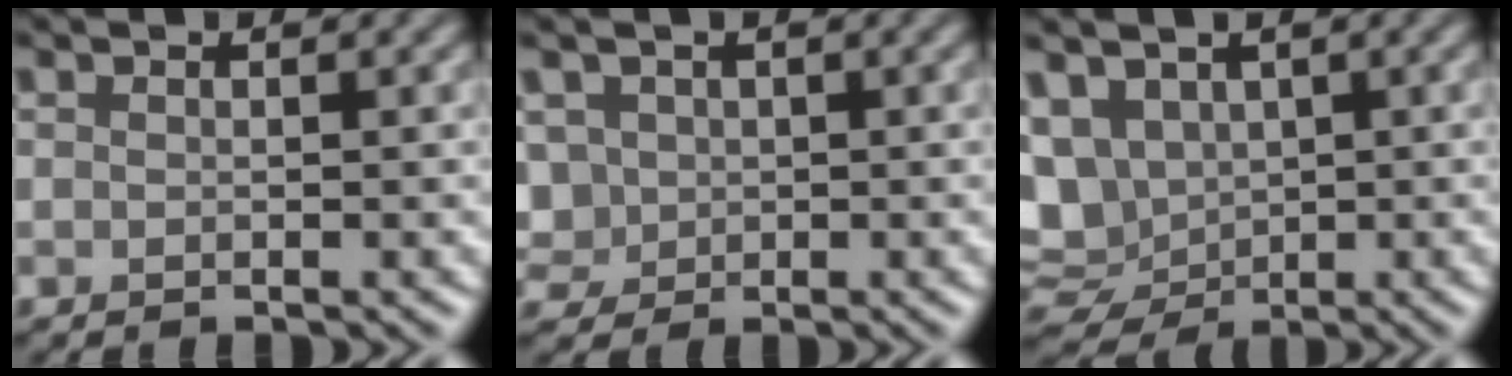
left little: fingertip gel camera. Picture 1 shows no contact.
{"total": 4.1, "force": [0.5, 3.7, 1.7], "torque": [-0.049, 0.014, 0.009]}
{"total": 7.8, "force": [1.3, 6.2, 4.6], "torque": [-0.093, 0.000, 0.028]}